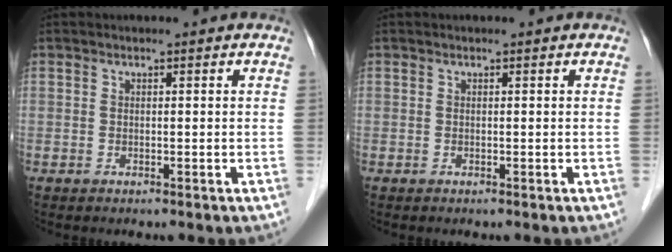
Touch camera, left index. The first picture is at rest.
{"total": 0.0}